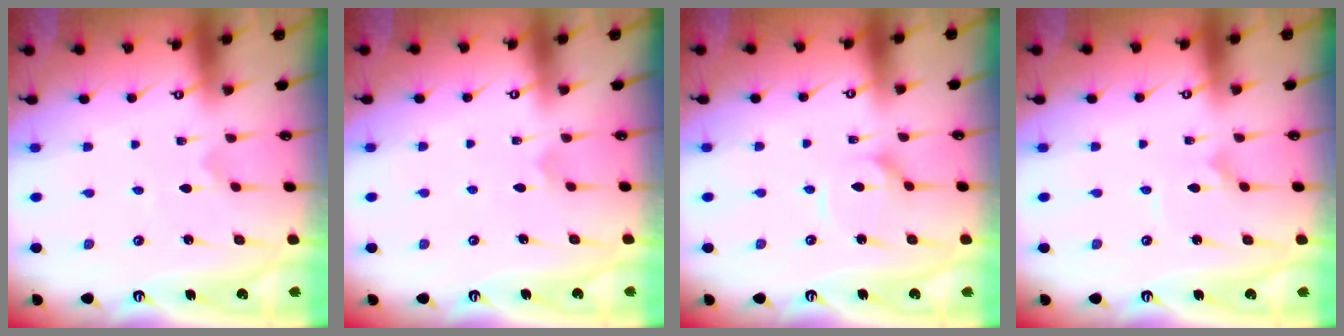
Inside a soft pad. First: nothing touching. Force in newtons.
{"total": 4.1, "press": 4.1, "slide": 0.3}
{"total": 3.5, "press": 3.4, "slide": 0.3}
{"total": 1.0, "press": 1.0, "slide": 0.0}